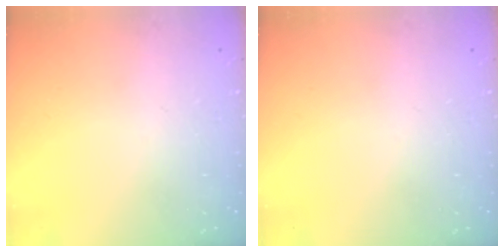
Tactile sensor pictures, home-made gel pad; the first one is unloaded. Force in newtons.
{"total": 0.0}